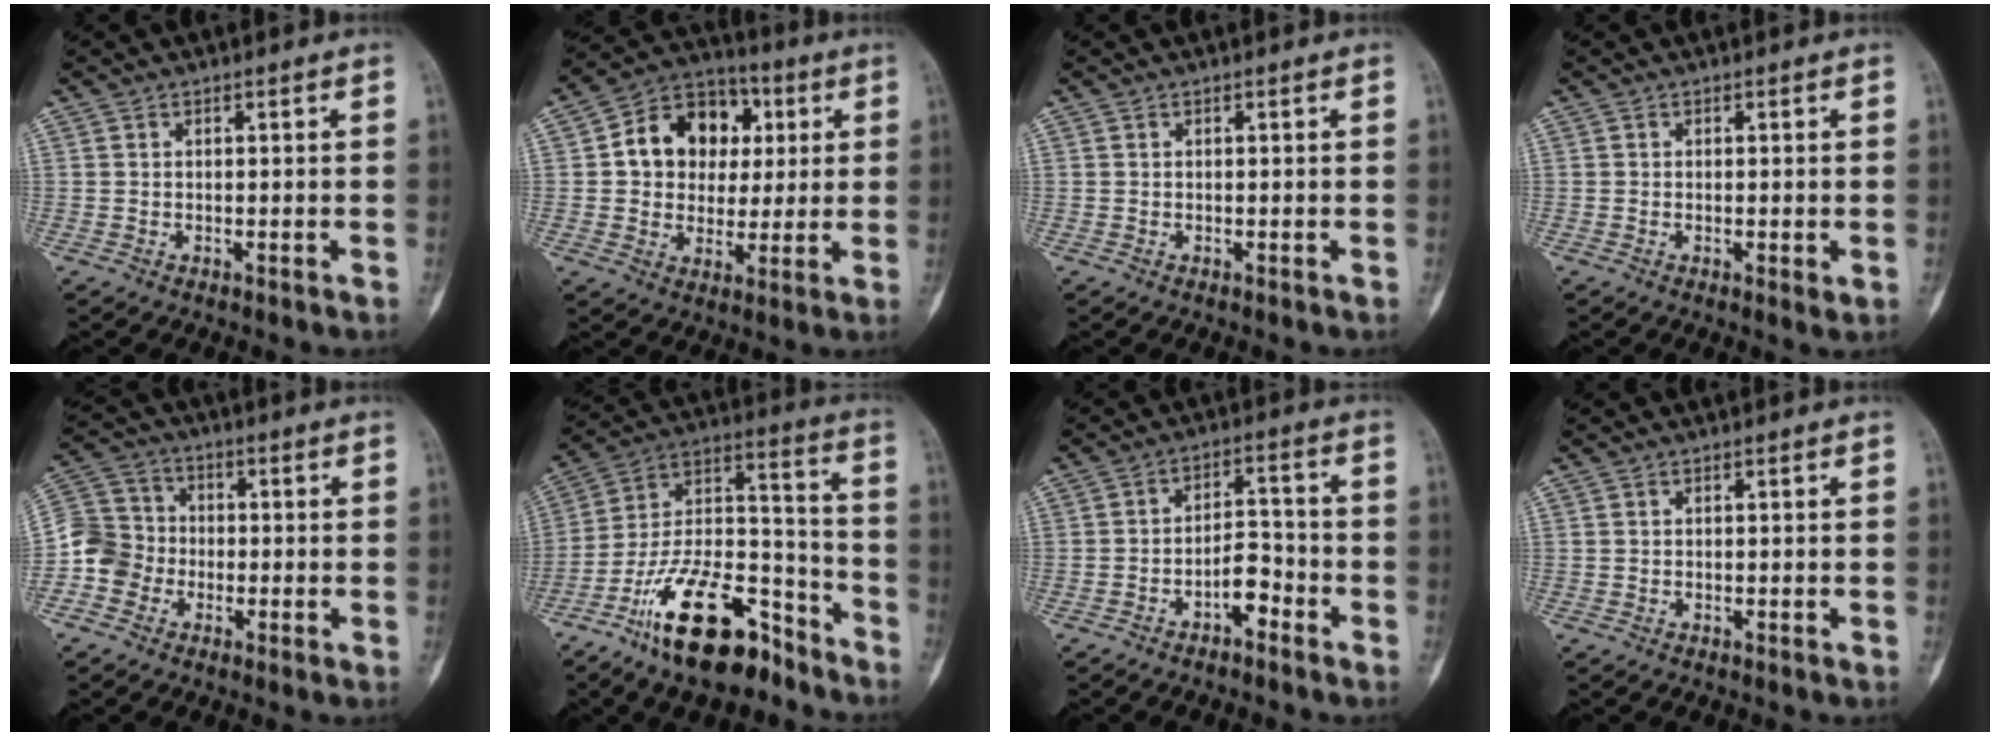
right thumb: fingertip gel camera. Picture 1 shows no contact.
{"total": 14.6, "force": [2.8, 11.7, 8.2], "torque": [-0.082, 0.012, 0.040]}
{"total": 0.0}
{"total": 1.6, "force": [-0.3, 0.4, 1.5], "torque": [-0.025, -0.007, -0.006]}
{"total": 8.3, "force": [-2.8, 7.4, 2.3], "torque": [-0.024, 0.032, -0.065]}
{"total": 20.7, "force": [-13.9, 8.6, 12.8], "torque": [-0.217, 0.096, -0.245]}
{"total": 5.7, "force": [-3.1, 2.8, 3.8], "torque": [-0.045, 0.035, -0.055]}
{"total": 0.0}